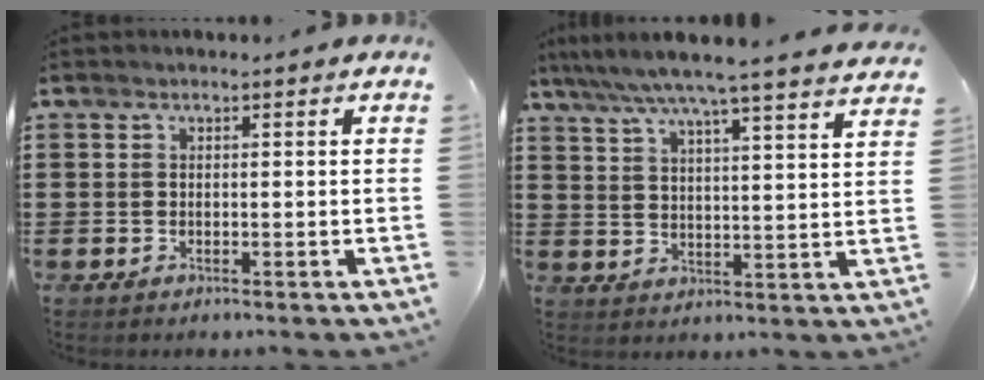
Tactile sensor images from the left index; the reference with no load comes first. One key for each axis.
{"total": 6.2, "fx": 5.5, "fy": -0.9, "fz": 2.8, "tx": -0.076, "ty": -0.037, "tz": 0.091}